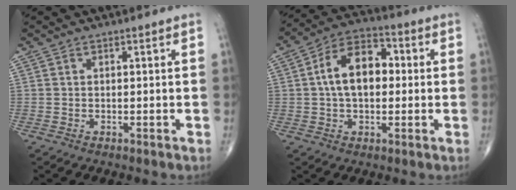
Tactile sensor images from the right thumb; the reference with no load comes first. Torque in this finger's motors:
{"motor_torque": [-0.48, 1.00, 0.25, -0.25, 0.16]}